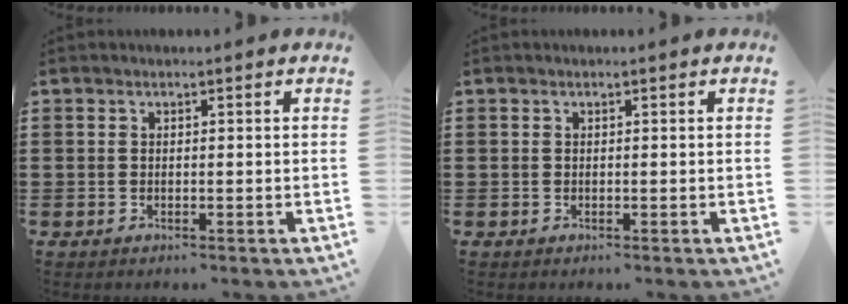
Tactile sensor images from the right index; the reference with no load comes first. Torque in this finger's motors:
{"motor_torque": [-0.71, 1.37, 0.00, -0.01]}